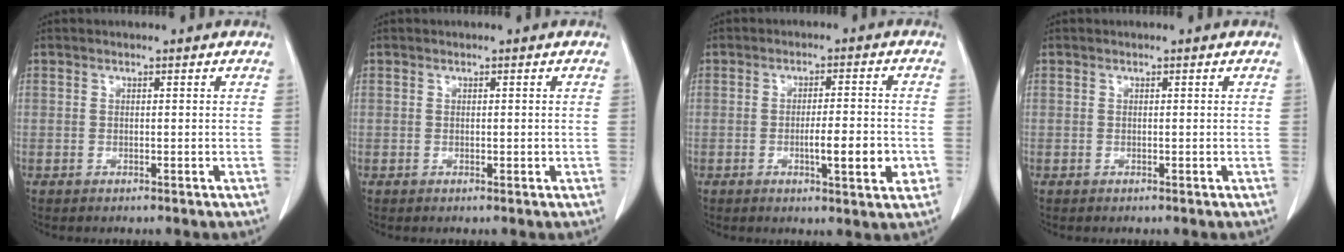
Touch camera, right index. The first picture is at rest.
{"total": 0.7, "force": [0.0, 0.3, 0.6], "torque": [-0.011, -0.001, 0.002]}
{"total": 7.2, "force": [-1.8, 1.2, 6.8], "torque": [-0.100, -0.004, -0.024]}
{"total": 0.0}